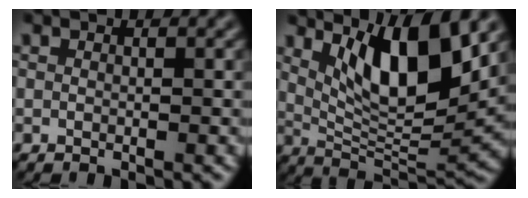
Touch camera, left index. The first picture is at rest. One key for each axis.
{"total": 8.1, "fx": 3.6, "fy": 2.4, "fz": 6.9, "tx": -0.109, "ty": -0.016, "tz": 0.068}